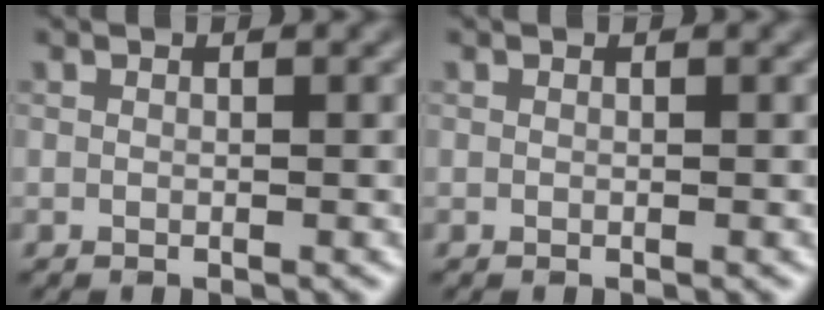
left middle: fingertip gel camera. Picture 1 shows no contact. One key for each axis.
{"total": 0.0}